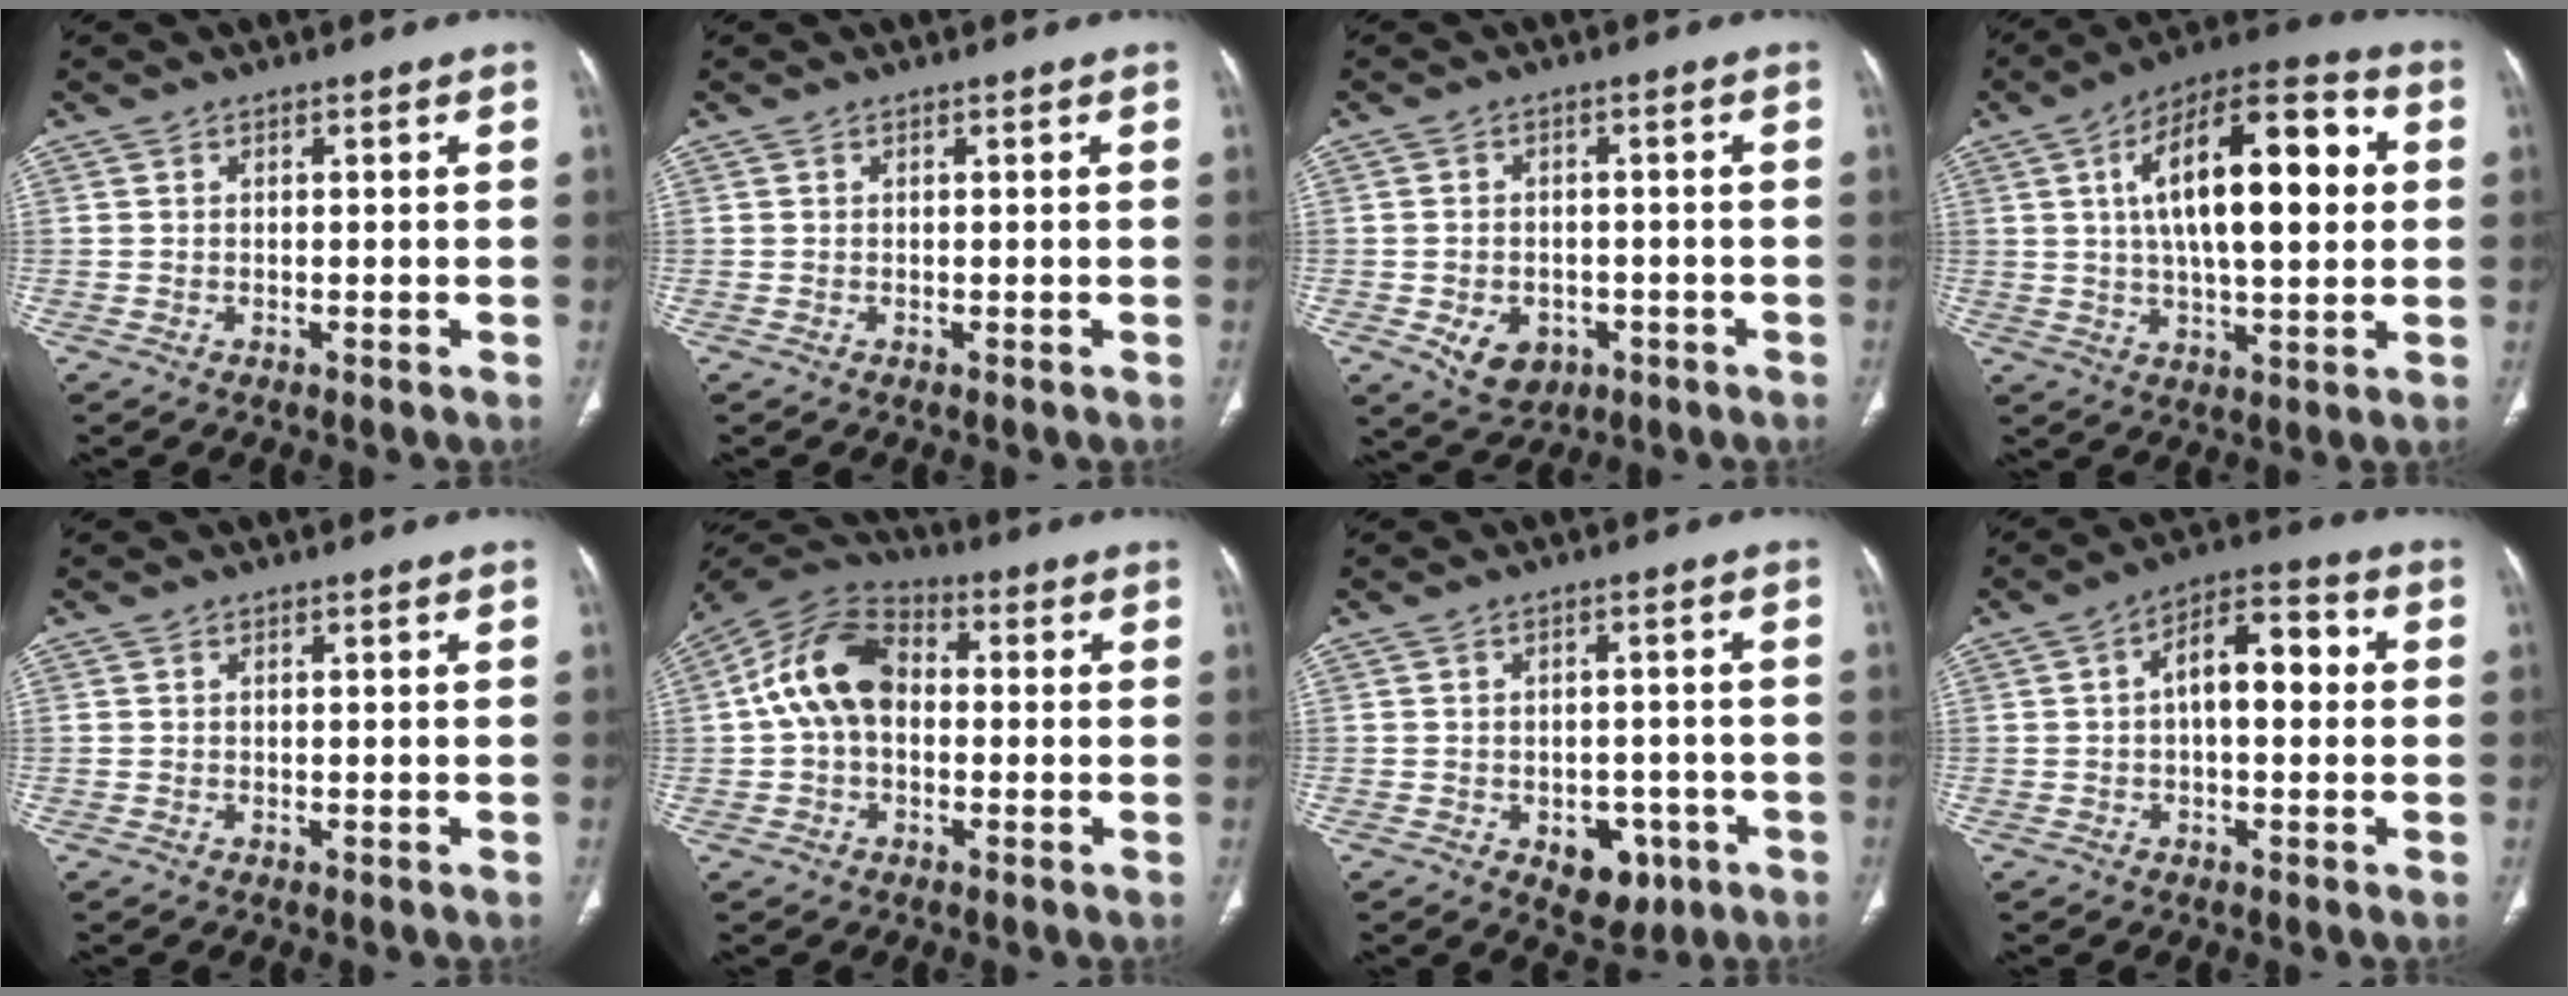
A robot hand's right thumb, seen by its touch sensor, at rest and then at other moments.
{"total": 0.0}
{"total": 7.2, "force": [-2.7, 5.5, 3.8], "torque": [-0.050, 0.016, -0.026]}
{"total": 21.2, "force": [3.9, 8.5, 19.1], "torque": [-0.283, 0.019, 0.052]}
{"total": 0.0}
{"total": 12.5, "force": [0.4, 8.6, 9.1], "torque": [-0.164, 0.032, -0.006]}
{"total": 7.1, "force": [-3.0, 4.8, 4.3], "torque": [-0.026, 0.015, -0.028]}
{"total": 9.9, "force": [0.8, 5.0, 8.5], "torque": [-0.119, 0.032, 0.004]}